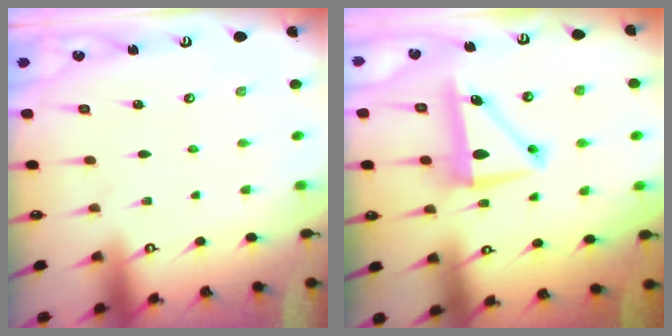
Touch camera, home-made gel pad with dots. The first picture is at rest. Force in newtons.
{"total": 7.9, "press": 7.7, "slide": 1.5}